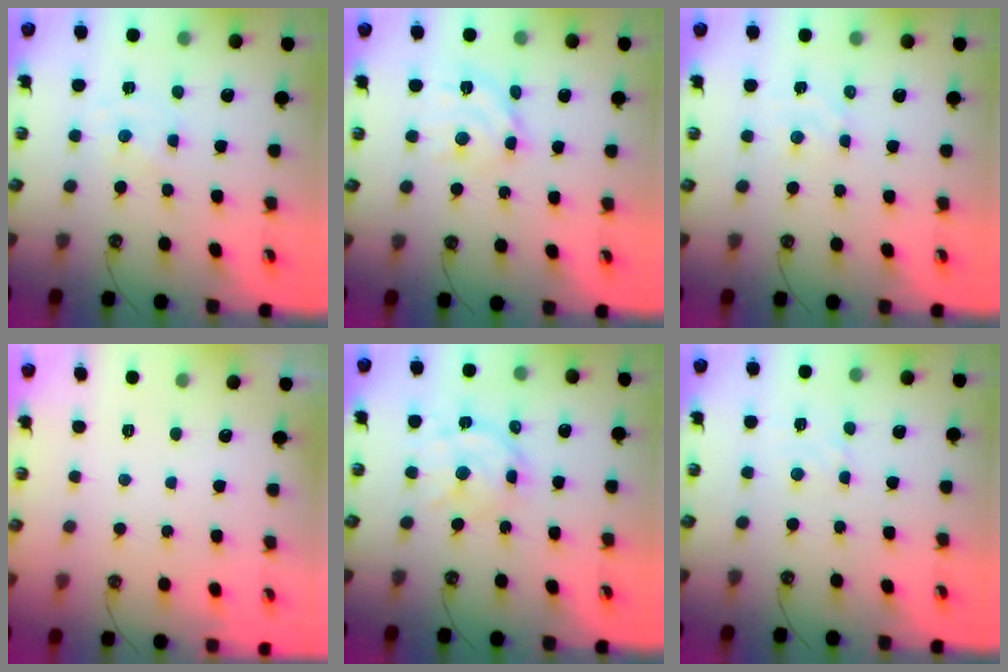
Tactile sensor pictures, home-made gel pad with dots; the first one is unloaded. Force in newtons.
{"total": 11.0, "press": 10.9, "slide": 0.8}
{"total": 2.1, "press": 2.0, "slide": 0.5}
{"total": 0.0}
{"total": 12.6, "press": 12.5, "slide": 1.1}
{"total": 2.4, "press": 2.4, "slide": 0.4}